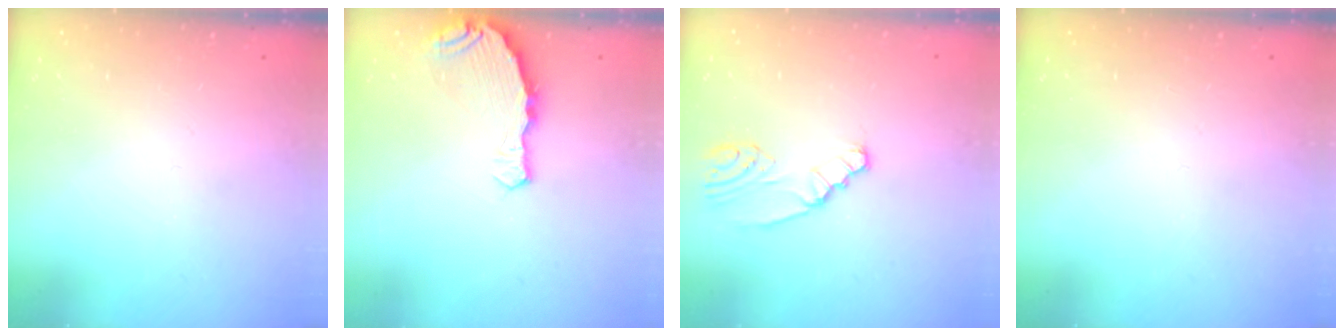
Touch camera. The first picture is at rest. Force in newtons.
{"total": 8.2, "press": 6.5, "slide": 5.1}
{"total": 2.3, "press": 2.2, "slide": 0.3}
{"total": 0.0}